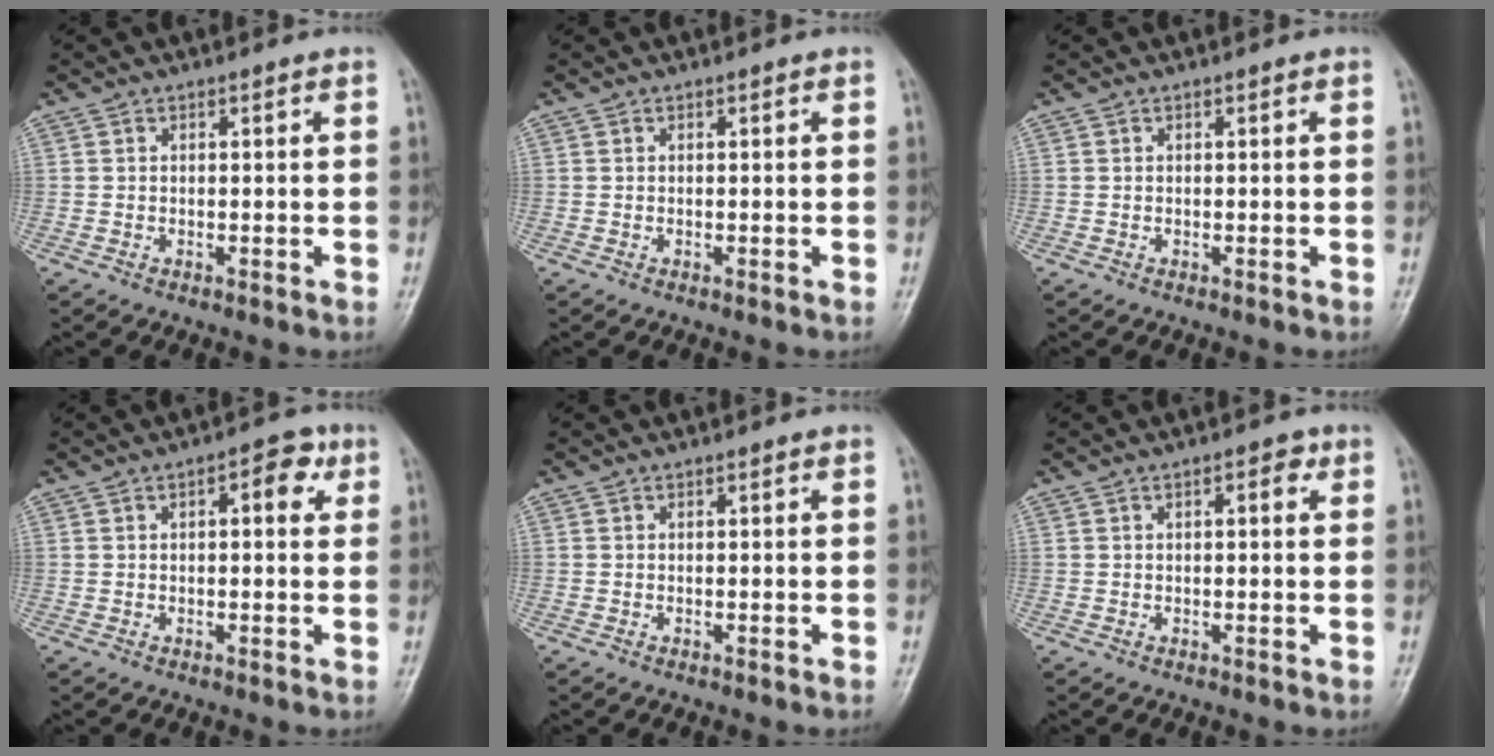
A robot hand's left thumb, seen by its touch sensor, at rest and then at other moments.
{"total": 0.0}
{"total": 0.0}
{"total": 4.8, "force": [1.6, 2.2, 3.9], "torque": [-0.035, 0.003, 0.013]}
{"total": 0.0}
{"total": 2.4, "force": [0.9, 1.1, 2.0], "torque": [-0.022, 0.002, 0.009]}